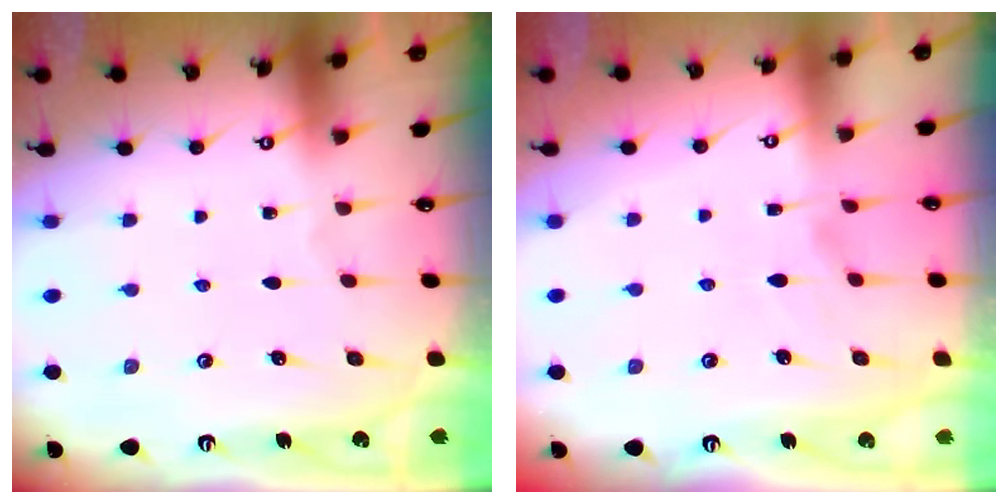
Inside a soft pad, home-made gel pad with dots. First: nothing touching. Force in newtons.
{"total": 3.3, "press": 3.1, "slide": 1.1}